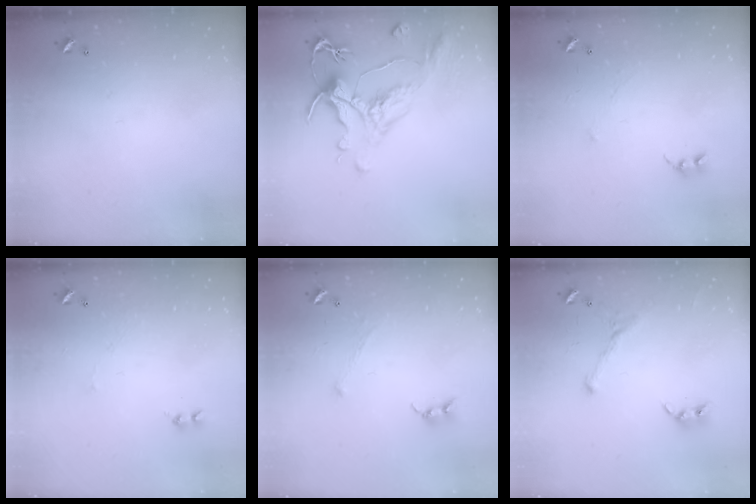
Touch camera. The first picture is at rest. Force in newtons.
{"total": 1.7, "press": 0.9, "slide": 1.4}
{"total": 0.9, "press": 0.8, "slide": 0.5}
{"total": 1.5, "press": 1.4, "slide": 0.6}
{"total": 0.6, "press": 0.6, "slide": 0.3}
{"total": 2.0, "press": 2.0, "slide": 0.4}